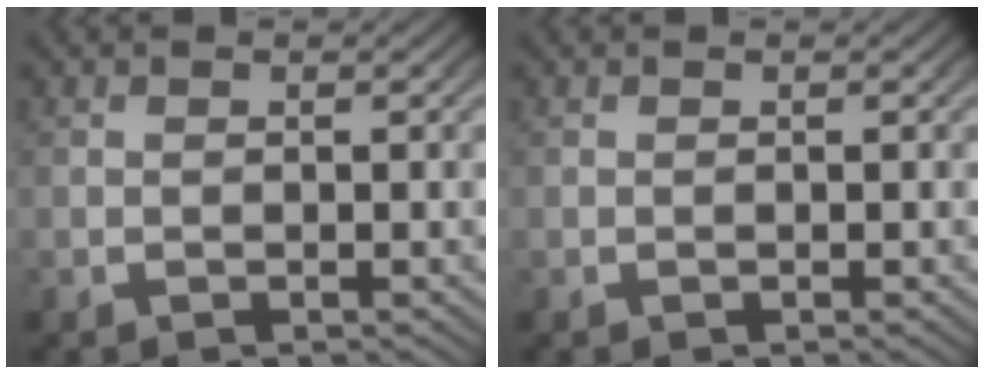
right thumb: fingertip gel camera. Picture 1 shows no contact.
{"total": 0.0}